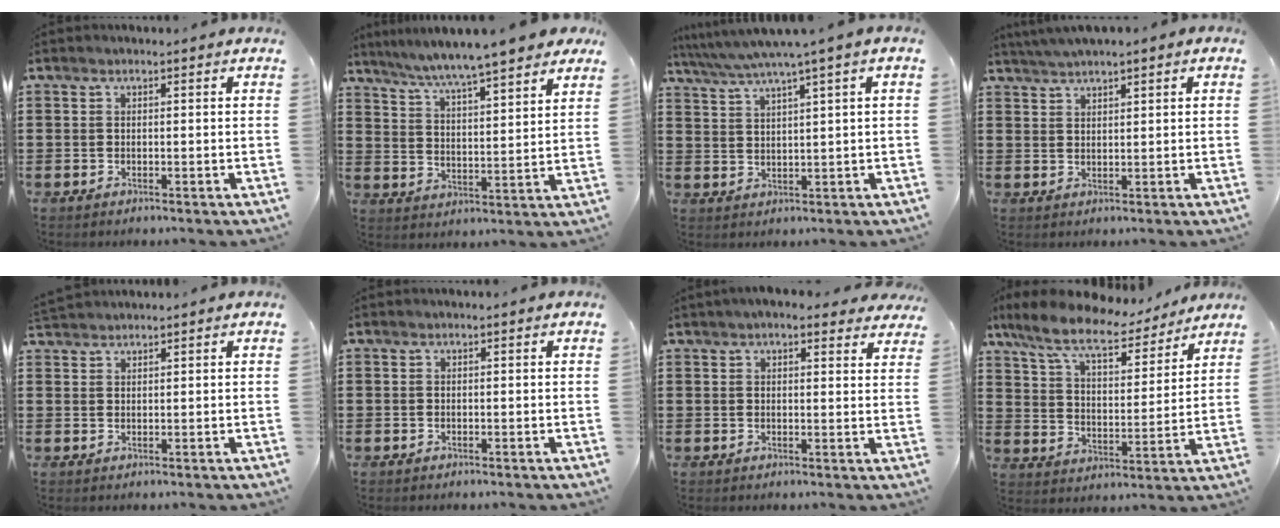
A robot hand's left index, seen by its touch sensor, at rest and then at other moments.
{"total": 6.1, "force": [5.7, -0.5, 2.2], "torque": [-0.068, -0.036, 0.094]}
{"total": 4.2, "force": [2.8, -0.5, 3.1], "torque": [-0.070, -0.014, 0.043]}
{"total": 2.0, "force": [1.8, -0.1, 0.7], "torque": [-0.018, 0.004, 0.035]}
{"total": 1.3, "force": [1.3, 0.1, 0.1], "torque": [-0.005, 0.000, 0.026]}
{"total": 0.0}
{"total": 3.6, "force": [3.1, 0.9, 1.6], "torque": [-0.040, 0.000, 0.056]}
{"total": 10.0, "force": [8.3, 2.0, 5.1], "torque": [-0.131, -0.036, 0.145]}